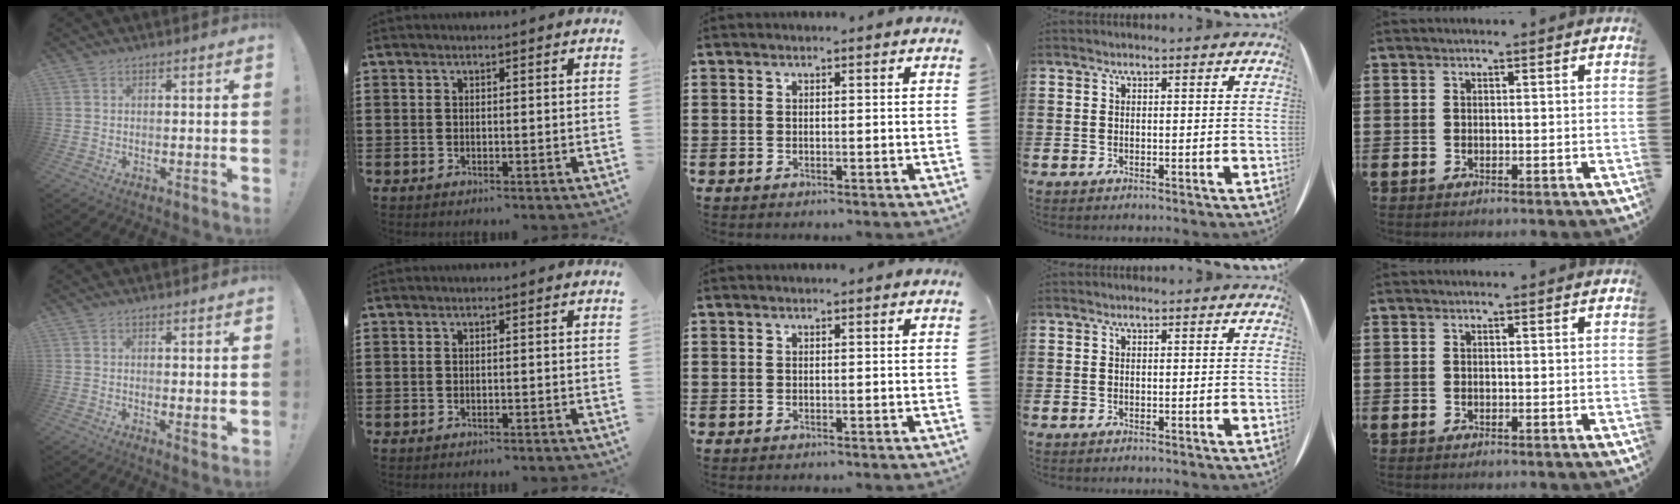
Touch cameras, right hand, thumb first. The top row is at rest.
{"thumb": {"total": 2.0, "force": [1.0, 0.5, 1.7], "torque": [-0.017, -0.006, 0.017]}, "index": {"total": 0.5, "force": [-0.5, 0.0, 0.1], "torque": [-0.004, -0.002, -0.011]}}